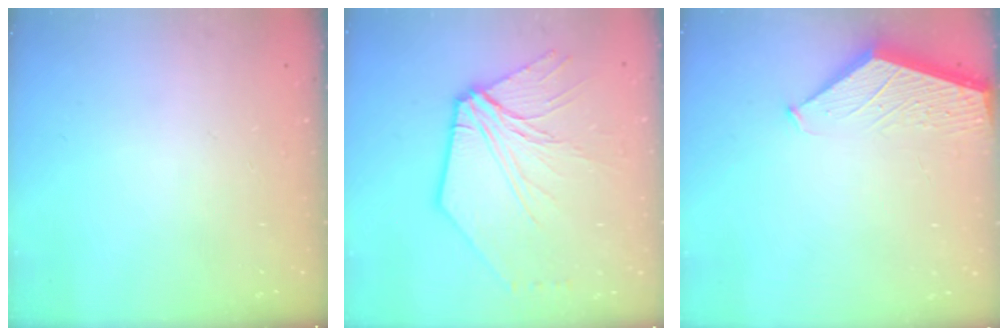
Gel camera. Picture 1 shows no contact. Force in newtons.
{"total": 9.0, "press": 8.9, "slide": 1.3}
{"total": 1.9, "press": 1.9, "slide": 0.2}